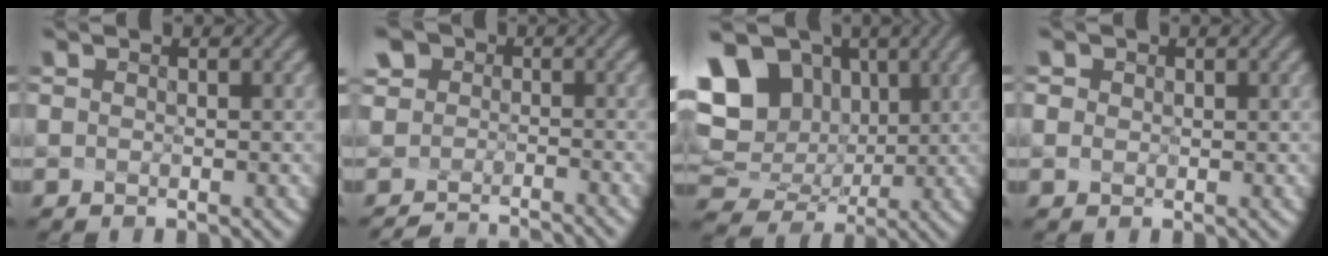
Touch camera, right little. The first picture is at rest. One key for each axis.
{"total": 5.7, "fx": -3.1, "fy": 4.0, "fz": 2.7, "tx": -0.043, "ty": -0.004, "tz": -0.047}
{"total": 12.7, "fx": 3.4, "fy": 10.0, "fz": 7.0, "tx": -0.172, "ty": 0.006, "tz": 0.094}
{"total": 2.3, "fx": 0.9, "fy": 1.8, "fz": 1.1, "tx": -0.035, "ty": 0.004, "tz": 0.016}